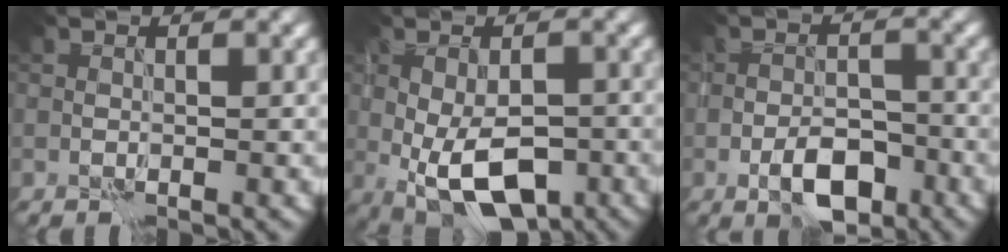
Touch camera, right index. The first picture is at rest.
{"total": 8.0, "force": [-2.9, 3.8, 6.4], "torque": [-0.124, -0.025, -0.033]}
{"total": 4.7, "force": [-2.6, 2.2, 3.2], "torque": [-0.049, 0.000, -0.043]}